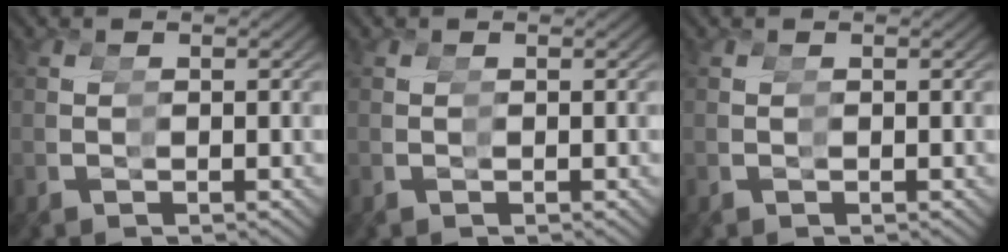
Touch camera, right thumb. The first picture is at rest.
{"total": 0.0}
{"total": 0.0}